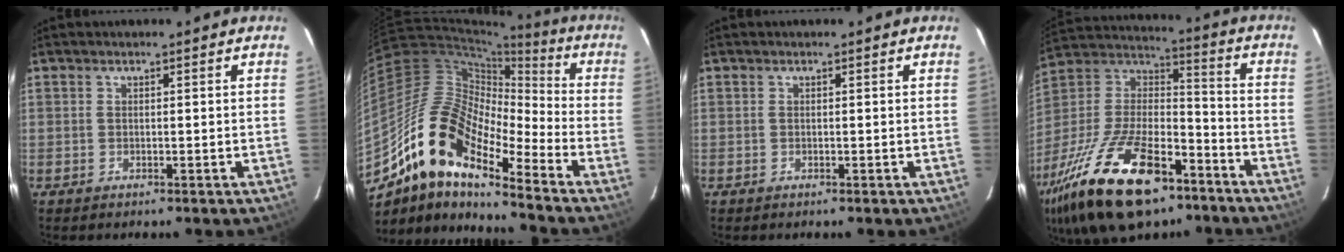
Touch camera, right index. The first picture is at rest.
{"total": 16.9, "force": [-11.6, 5.3, 11.2], "torque": [-0.190, -0.001, -0.238]}
{"total": 0.0}
{"total": 29.4, "force": [-17.7, 12.9, 19.6], "torque": [-0.396, -0.020, -0.292]}